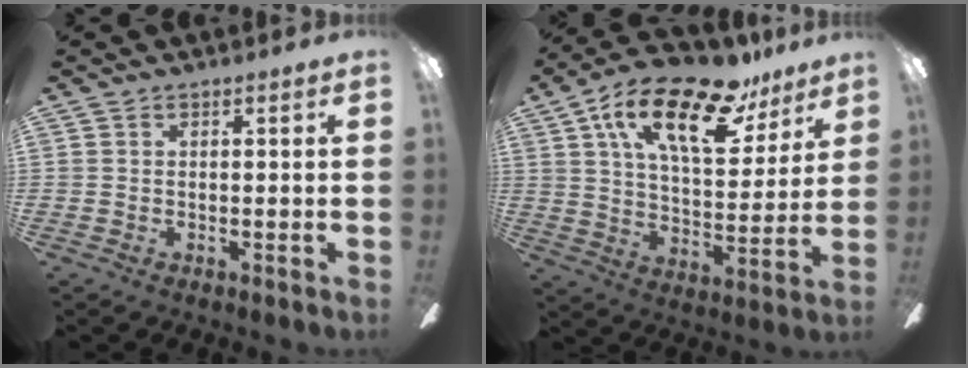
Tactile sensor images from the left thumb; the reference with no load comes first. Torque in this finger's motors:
{"motor_torque": [0.37, 0.46, 1.35, -1.42, 0.41]}